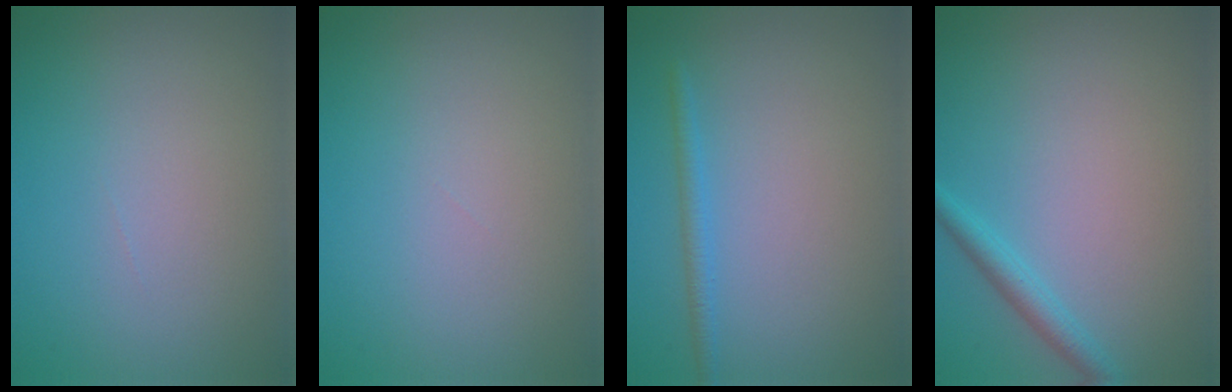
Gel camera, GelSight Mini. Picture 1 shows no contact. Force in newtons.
{"total": 0.0}
{"total": 1.5, "press": 1.5, "slide": 0.1}
{"total": 2.0, "press": 2.0, "slide": 0.1}